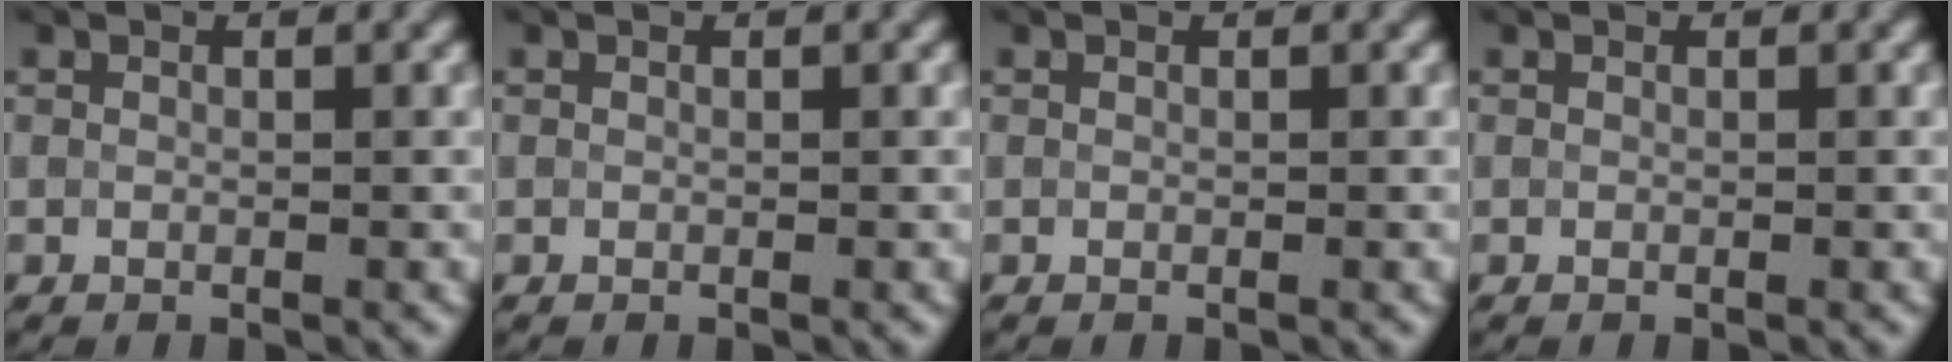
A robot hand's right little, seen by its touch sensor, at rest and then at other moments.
{"total": 0.0}
{"total": 0.0}
{"total": 0.0}